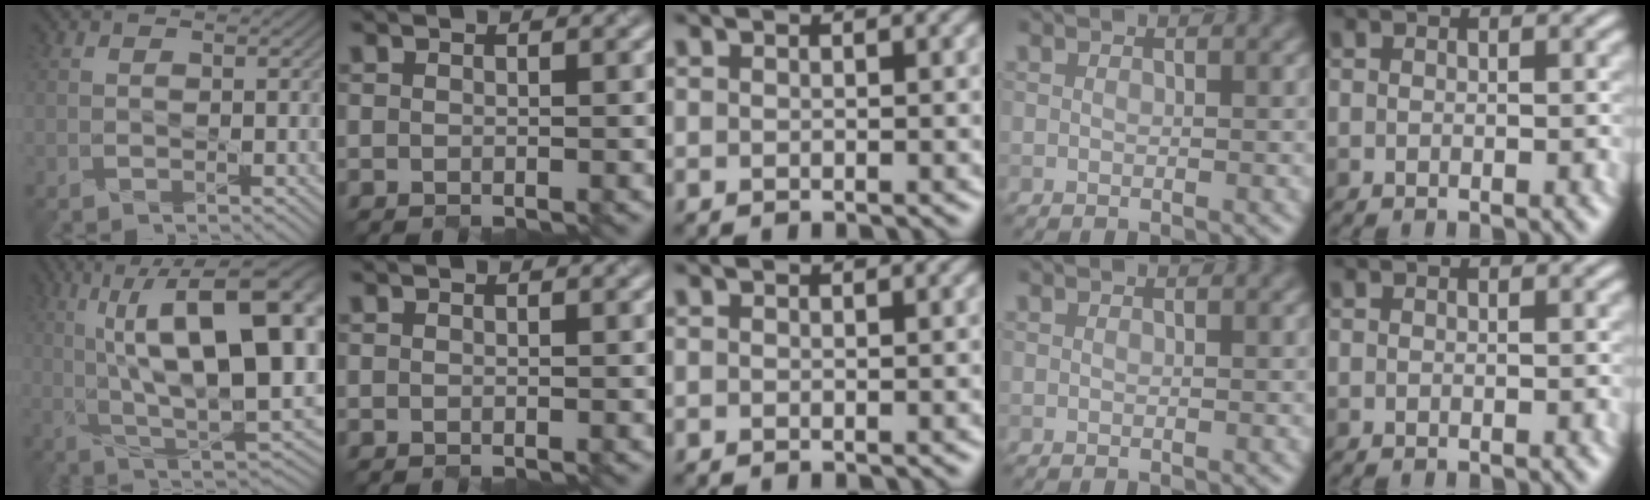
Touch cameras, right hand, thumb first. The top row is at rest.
{"thumb": {"total": 18.7, "force": [4.2, 7.3, 16.7], "torque": [-0.247, 0.027, 0.073]}}